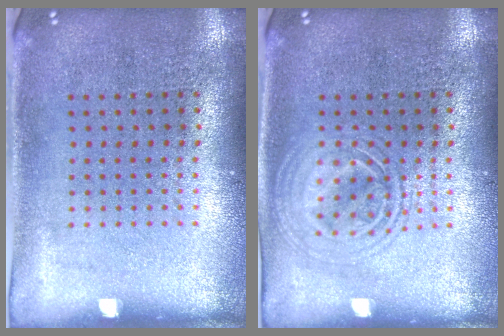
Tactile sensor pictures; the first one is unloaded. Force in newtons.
{"total": 2.8, "press": 2.7, "slide": 0.4}